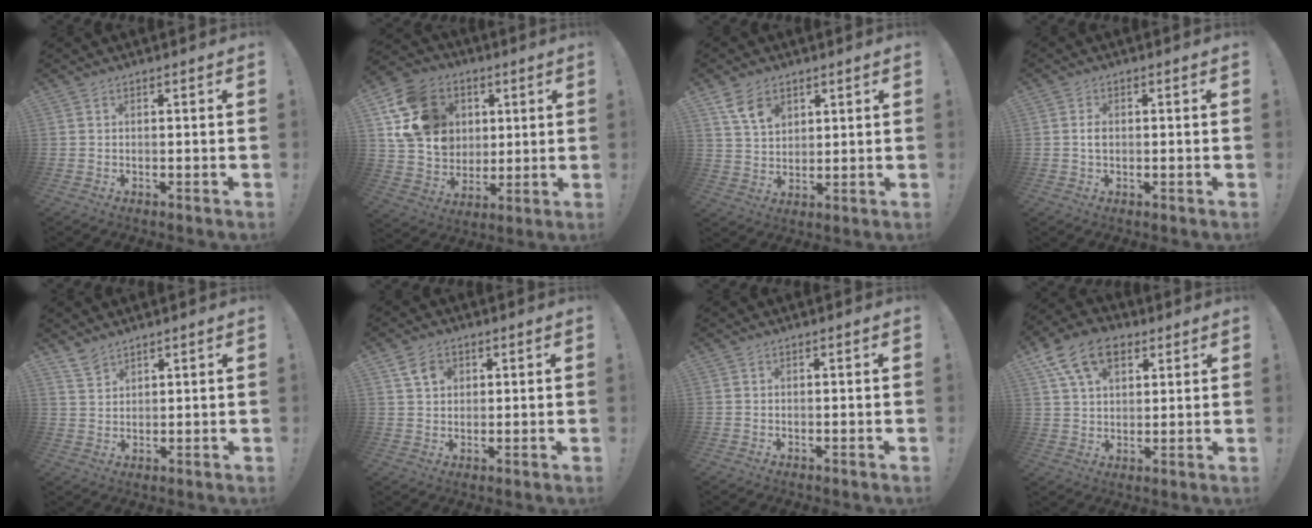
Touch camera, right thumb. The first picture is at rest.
{"total": 18.0, "force": [5.6, 14.9, 8.4], "torque": [-0.136, -0.007, 0.127]}
{"total": 8.1, "force": [4.6, 5.3, 4.0], "torque": [-0.062, -0.017, 0.088]}
{"total": 2.2, "force": [-0.1, 1.5, 1.6], "torque": [-0.018, 0.000, -0.006]}
{"total": 4.3, "force": [3.6, 1.9, 1.2], "torque": [-0.017, -0.026, 0.069]}
{"total": 5.7, "force": [2.5, 4.2, 2.9], "torque": [-0.041, -0.002, 0.046]}
{"total": 0.0}
{"total": 13.2, "force": [6.4, 8.5, 7.8], "torque": [-0.132, -0.013, 0.123]}